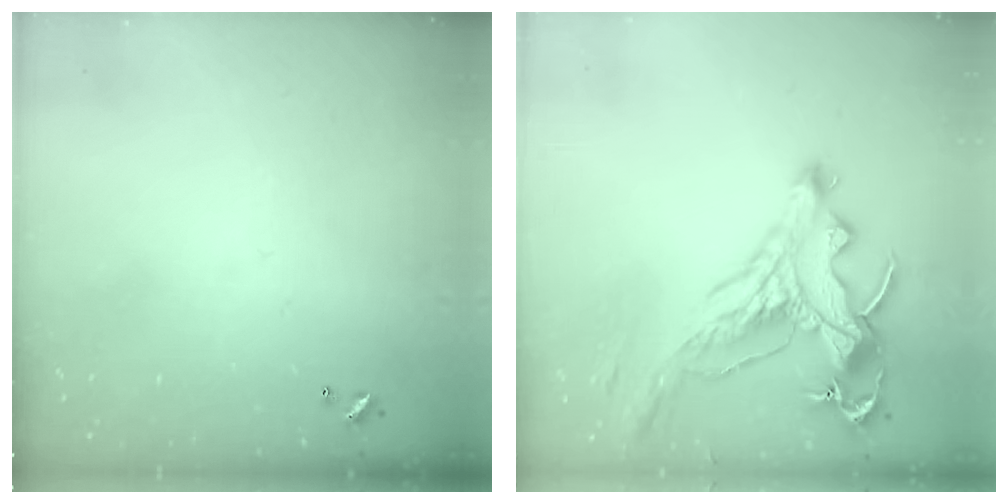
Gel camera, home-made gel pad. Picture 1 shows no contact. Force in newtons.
{"total": 3.2, "press": 2.8, "slide": 1.6}